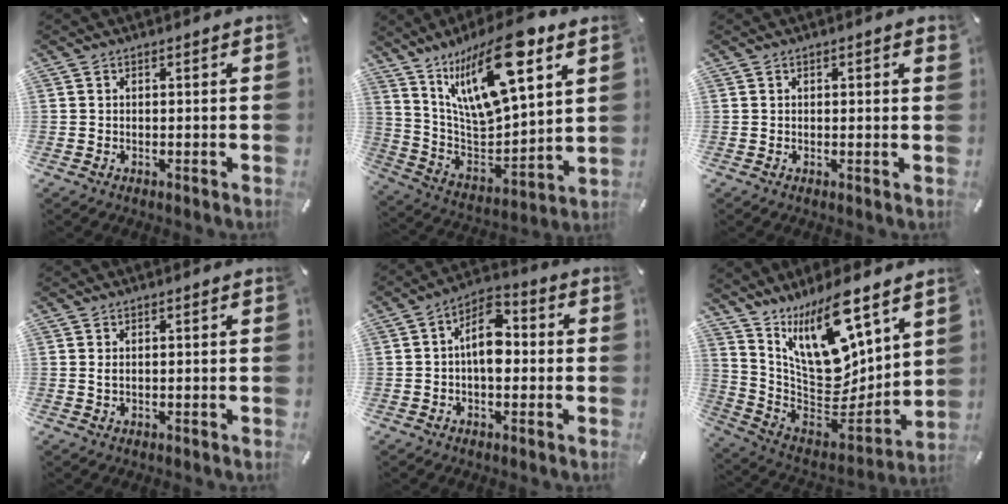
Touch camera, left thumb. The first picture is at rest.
{"total": 21.6, "force": [13.2, 7.7, 15.2], "torque": [-0.287, -0.085, 0.218]}
{"total": 0.9, "force": [0.3, 0.3, 0.8], "torque": [-0.016, 0.002, 0.005]}
{"total": 1.1, "force": [0.2, 0.4, 1.0], "torque": [-0.020, 0.001, 0.003]}
{"total": 9.2, "force": [-0.3, 5.5, 7.4], "torque": [-0.112, 0.008, -0.008]}
{"total": 16.2, "force": [10.1, 7.5, 10.2], "torque": [-0.173, -0.108, 0.179]}